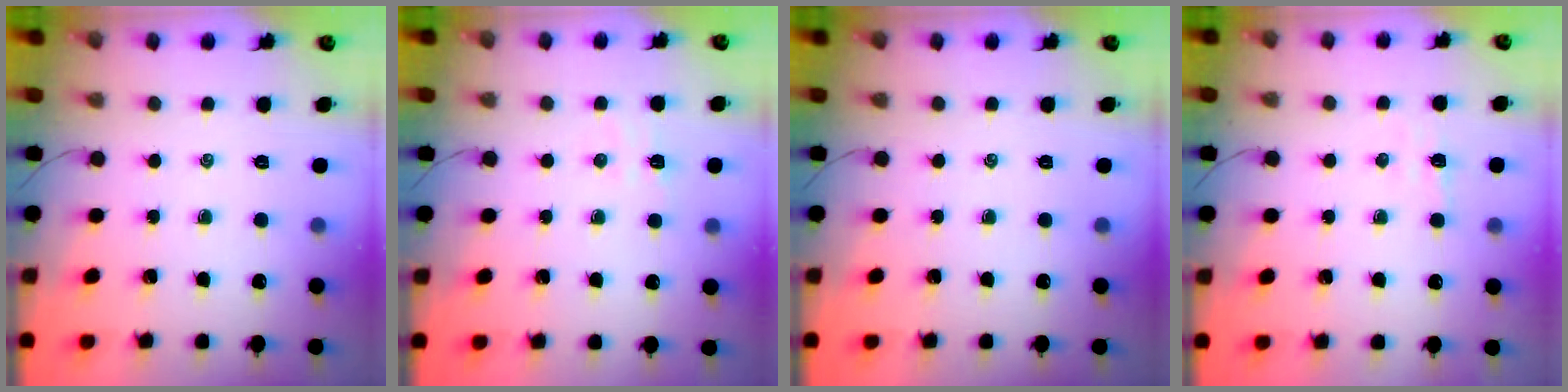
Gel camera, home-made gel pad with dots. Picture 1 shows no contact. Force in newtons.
{"total": 5.2, "press": 5.0, "slide": 1.1}
{"total": 0.0}
{"total": 3.7, "press": 3.5, "slide": 1.1}